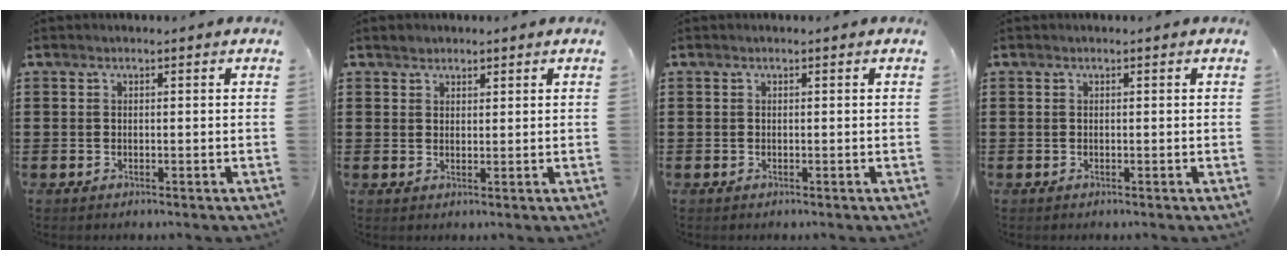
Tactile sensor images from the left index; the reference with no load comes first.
{"total": 1.6, "force": [1.4, 0.8, 0.0], "torque": [-0.003, 0.004, 0.027]}
{"total": 0.0}
{"total": 0.0}